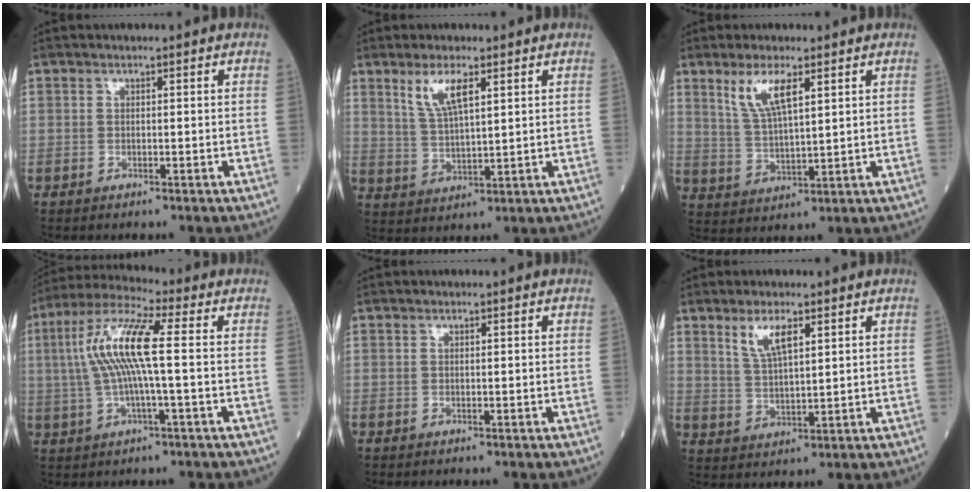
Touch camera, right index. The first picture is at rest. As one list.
[{"total": 6.0, "force": [3.2, 1.2, 4.9], "torque": [-0.105, -0.001, 0.068]}, {"total": 6.7, "force": [3.6, 1.3, 5.5], "torque": [-0.117, -0.002, 0.075]}, {"total": 10.9, "force": [0.8, 1.3, 10.8], "torque": [-0.228, 0.025, 0.010]}, {"total": 0.0}, {"total": 5.2, "force": [2.9, 1.1, 4.1], "torque": [-0.089, -0.002, 0.062]}]